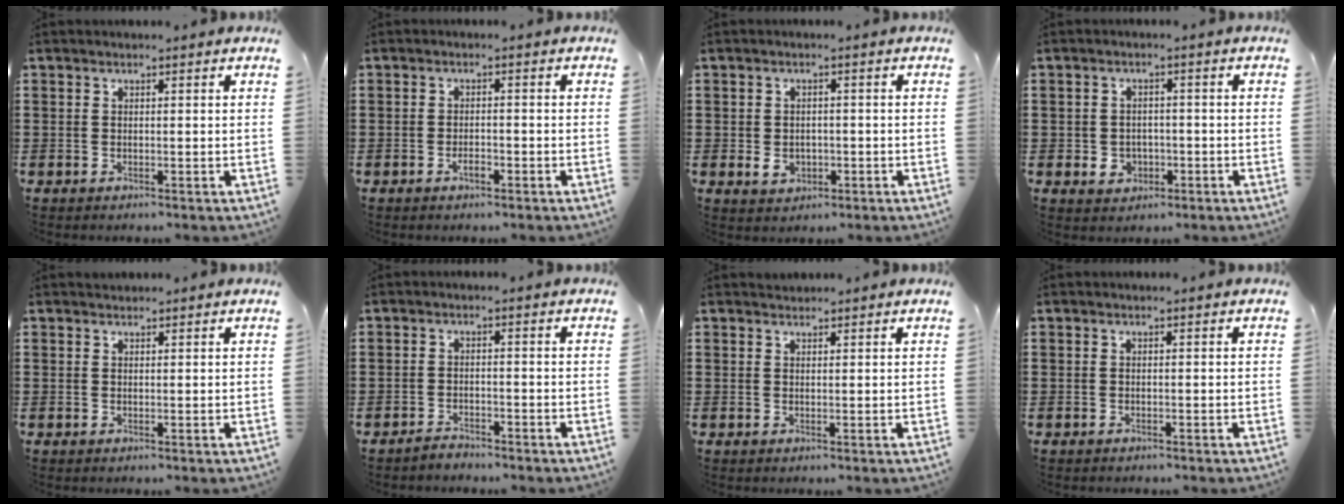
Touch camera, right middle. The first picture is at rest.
{"total": 1.9, "force": [-1.1, 0.7, 1.4], "torque": [-0.028, 0.001, -0.020]}
{"total": 2.4, "force": [-0.4, 1.8, 1.5], "torque": [-0.023, -0.001, -0.010]}
{"total": 2.3, "force": [-0.6, 2.0, 0.8], "torque": [-0.023, 0.003, -0.016]}
{"total": 0.6, "force": [0.6, 0.3, -0.1], "torque": [0.000, 0.001, 0.011]}
{"total": 1.9, "force": [-1.9, 0.3, 0.1], "torque": [-0.009, 0.003, -0.040]}
{"total": 0.9, "force": [0.8, 0.3, -0.1], "torque": [0.000, 0.000, 0.017]}
{"total": 0.0}